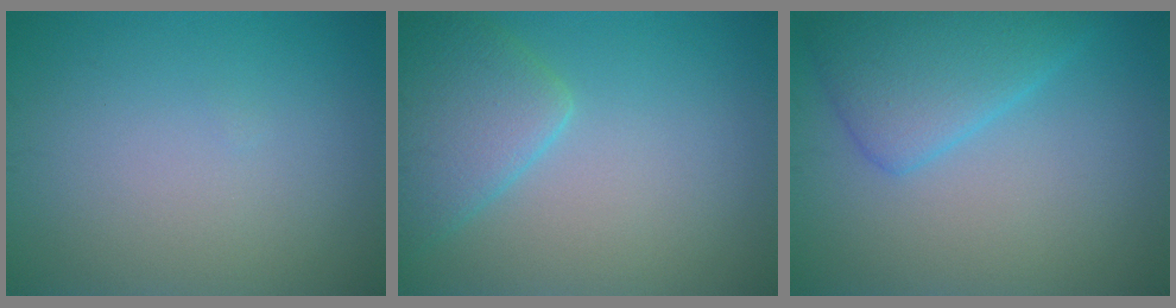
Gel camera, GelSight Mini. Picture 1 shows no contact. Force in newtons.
{"total": 4.6, "press": 4.6, "slide": 0.3}
{"total": 4.6, "press": 4.6, "slide": 0.3}